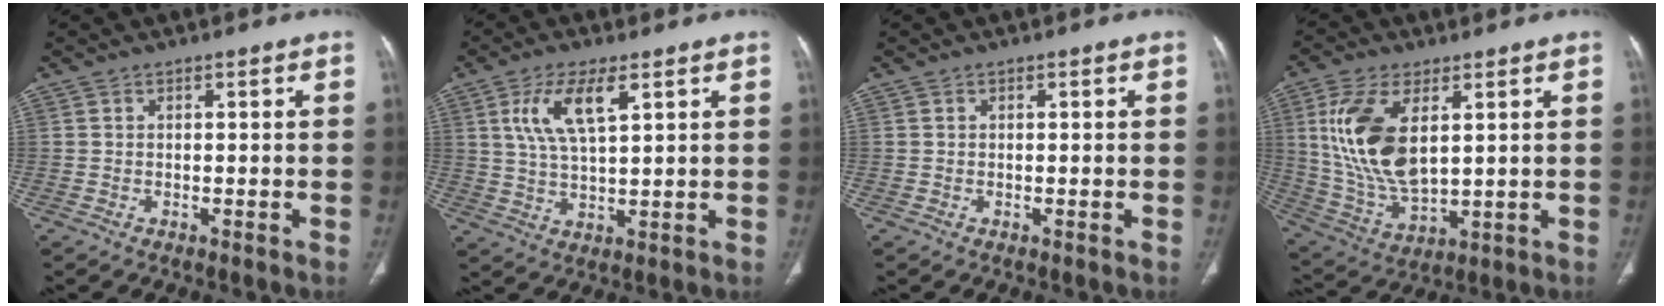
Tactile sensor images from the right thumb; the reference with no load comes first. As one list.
[{"total": 9.1, "force": [3.8, 3.2, 7.6], "torque": [-0.152, -0.011, 0.078]}, {"total": 0.0}, {"total": 16.4, "force": [4.3, 8.3, 13.5], "torque": [-0.275, -0.019, 0.094]}]